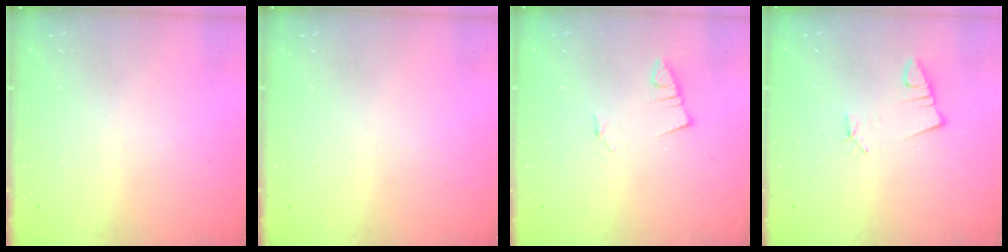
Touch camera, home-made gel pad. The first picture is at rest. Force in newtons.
{"total": 0.0}
{"total": 1.2, "press": 1.2, "slide": 0.1}
{"total": 1.0, "press": 1.0, "slide": 0.0}